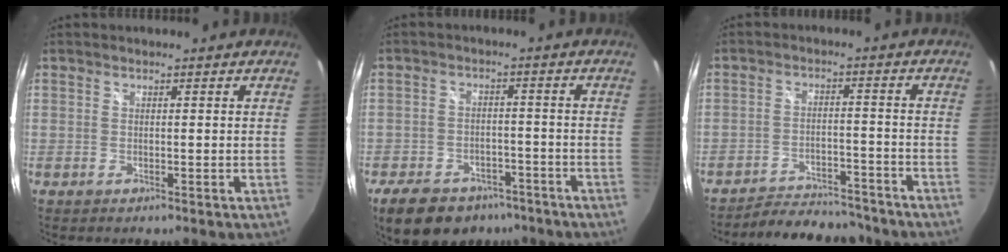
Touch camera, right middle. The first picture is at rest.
{"total": 13.5, "force": [-9.5, 7.6, 5.9], "torque": [-0.141, 0.007, -0.131]}
{"total": 12.6, "force": [-11.6, 3.2, 3.8], "torque": [-0.092, 0.004, -0.162]}